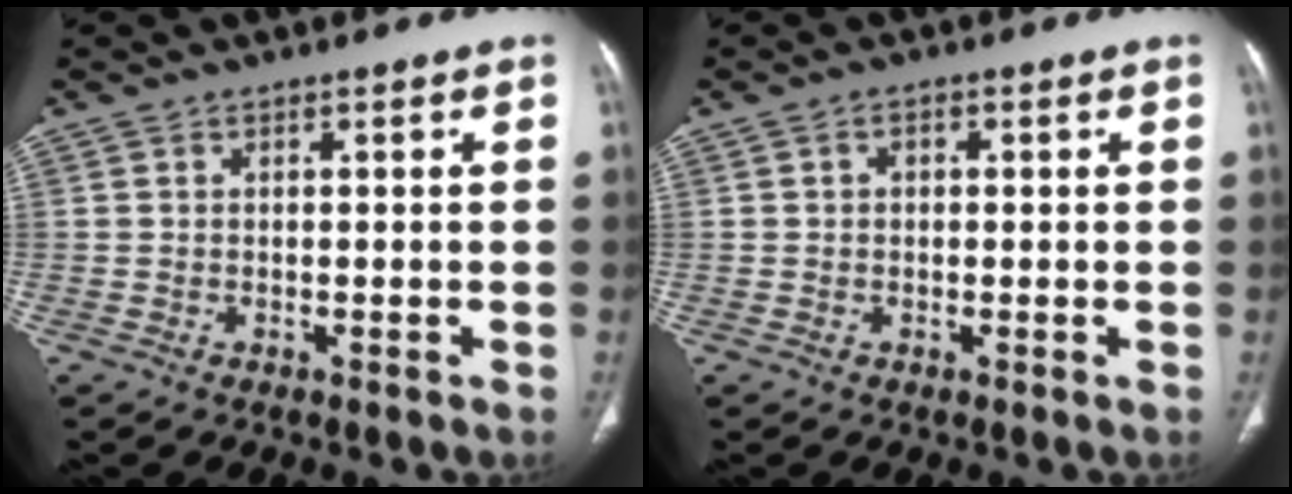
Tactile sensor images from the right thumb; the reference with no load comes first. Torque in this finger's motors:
{"motor_torque": [-0.12, 0.04, -0.27, -0.17, 0.07]}